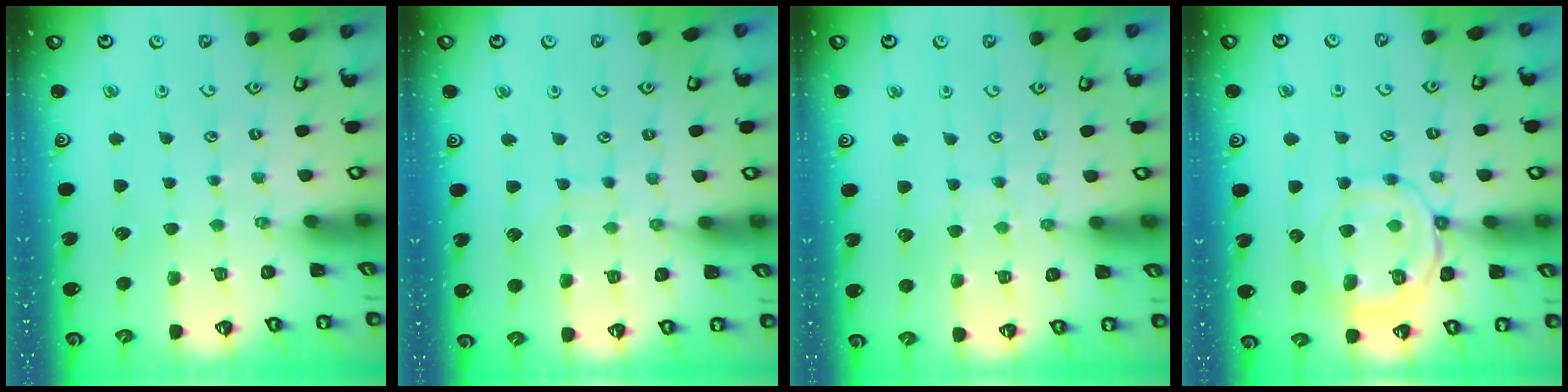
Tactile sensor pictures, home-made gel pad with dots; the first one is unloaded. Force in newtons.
{"total": 5.9, "press": 5.9, "slide": 0.5}
{"total": 6.2, "press": 6.2, "slide": 0.7}
{"total": 11.3, "press": 11.3, "slide": 1.2}